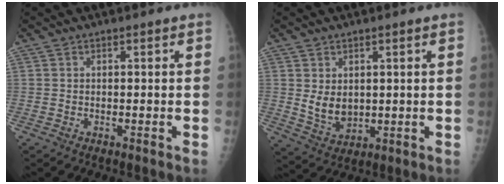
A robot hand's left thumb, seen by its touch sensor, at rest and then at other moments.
{"total": 5.7, "force": [0.8, 4.1, 3.8], "torque": [-0.049, -0.017, 0.032]}